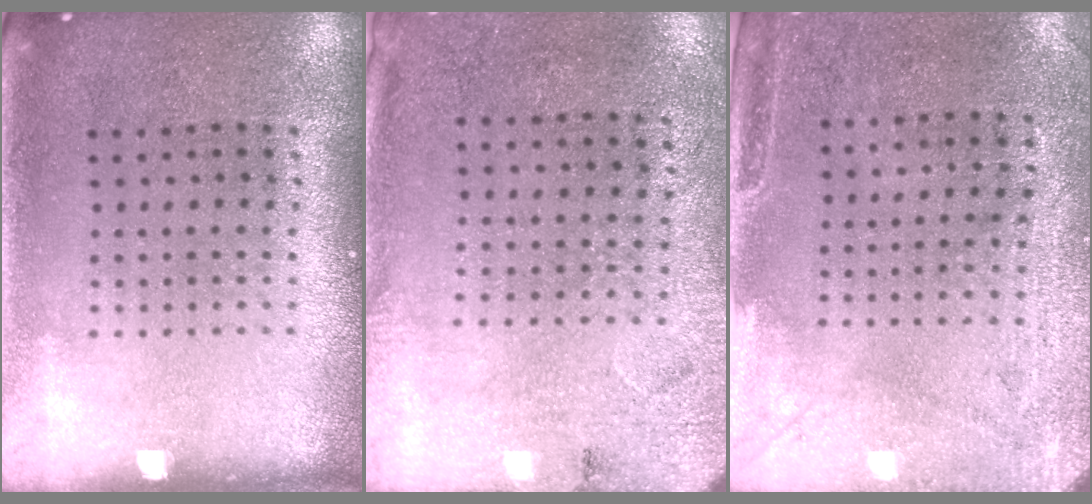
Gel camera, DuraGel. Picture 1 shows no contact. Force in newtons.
{"total": 2.6, "press": 2.1, "slide": 1.5}
{"total": 3.0, "press": 2.4, "slide": 1.8}